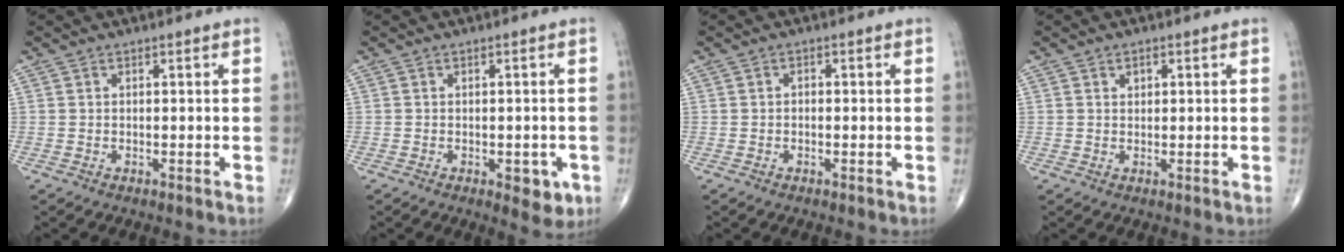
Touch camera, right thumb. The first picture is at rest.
{"total": 4.6, "force": [-1.6, 2.3, 3.7], "torque": [-0.027, -0.003, -0.016]}
{"total": 0.8, "force": [-0.2, 0.5, 0.6], "torque": [-0.005, 0.003, -0.006]}
{"total": 1.5, "force": [0.7, 1.0, 0.9], "torque": [-0.008, -0.002, 0.010]}